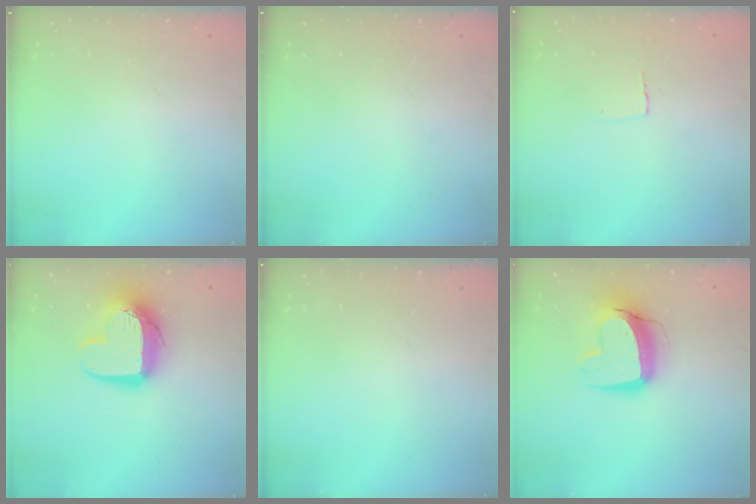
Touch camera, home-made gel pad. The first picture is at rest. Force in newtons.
{"total": 0.0}
{"total": 2.6, "press": 2.6, "slide": 0.1}
{"total": 13.3, "press": 13.3, "slide": 1.4}
{"total": 0.0}
{"total": 14.0, "press": 14.0, "slide": 1.5}